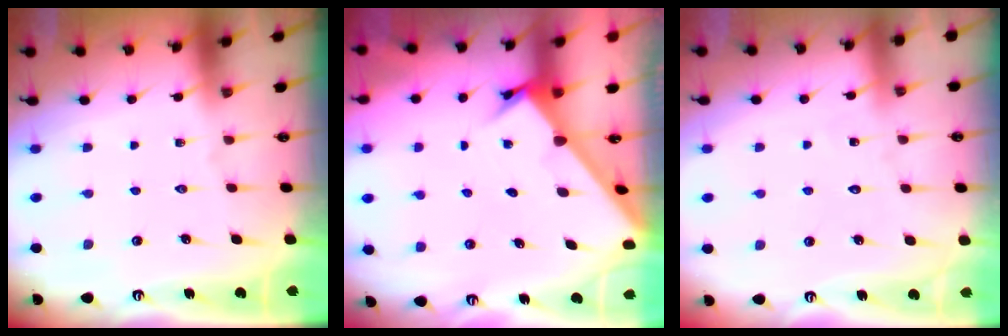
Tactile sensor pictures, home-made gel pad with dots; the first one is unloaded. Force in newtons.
{"total": 2.5, "press": 2.5, "slide": 0.2}
{"total": 4.1, "press": 4.1, "slide": 0.3}